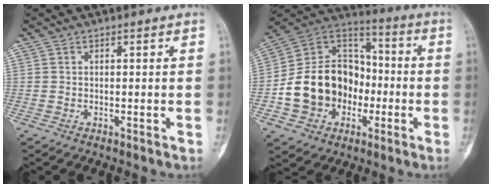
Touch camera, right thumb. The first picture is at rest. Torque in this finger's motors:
{"motor_torque": [0.49, 0.48, 0.94, -0.86, 0.30]}